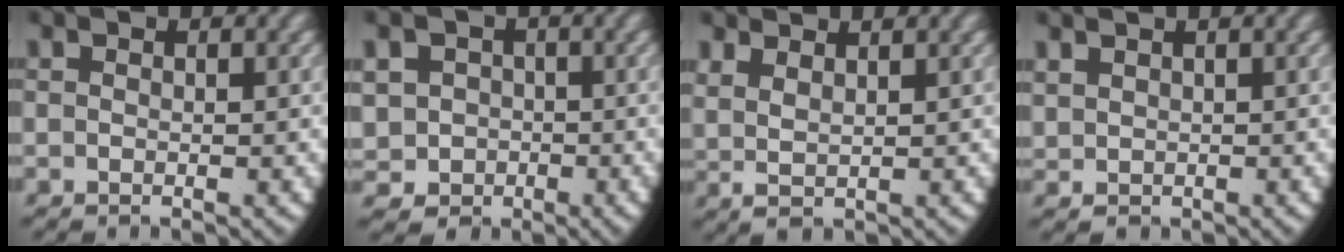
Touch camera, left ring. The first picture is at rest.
{"total": 8.5, "force": [-1.2, 8.0, 2.8], "torque": [-0.068, -0.032, -0.016]}
{"total": 2.8, "force": [1.8, 1.5, 1.5], "torque": [-0.036, -0.005, 0.042]}
{"total": 1.2, "force": [0.7, 0.9, 0.3], "torque": [-0.020, -0.010, 0.029]}